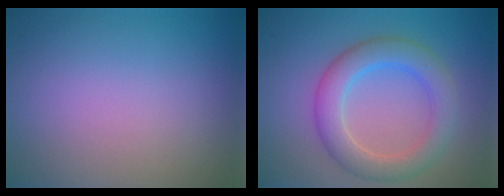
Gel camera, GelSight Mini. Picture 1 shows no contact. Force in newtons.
{"total": 4.8, "press": 4.8, "slide": 0.3}